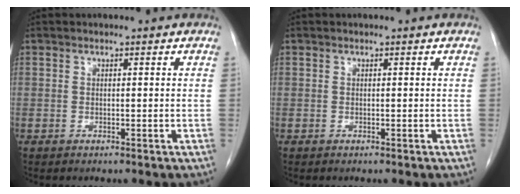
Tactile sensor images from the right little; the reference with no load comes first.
{"total": 0.0}